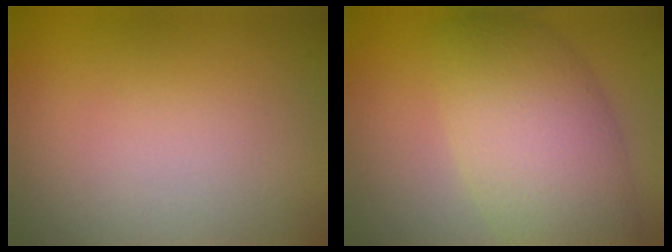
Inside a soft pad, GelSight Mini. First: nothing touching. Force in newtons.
{"total": 8.3, "press": 8.3, "slide": 0.5}